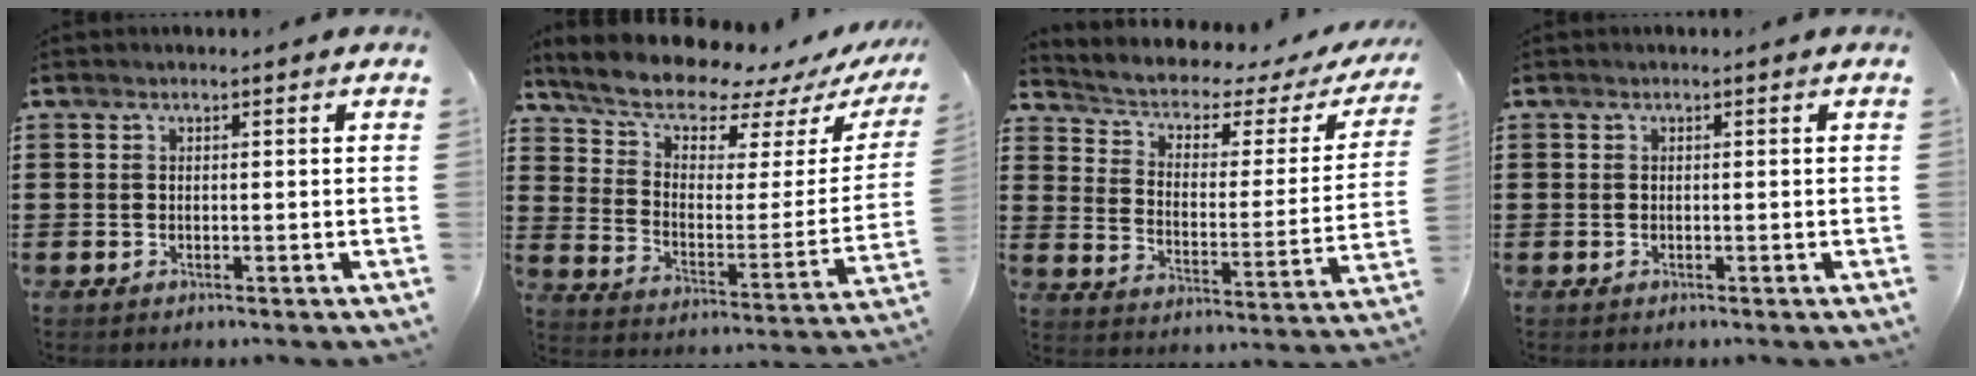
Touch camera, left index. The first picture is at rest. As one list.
[{"total": 9.6, "force": [8.6, 2.5, 3.4], "torque": [-0.098, -0.064, 0.147]}, {"total": 3.0, "force": [1.9, 1.5, 1.8], "torque": [-0.052, -0.022, 0.021]}, {"total": 0.0}]